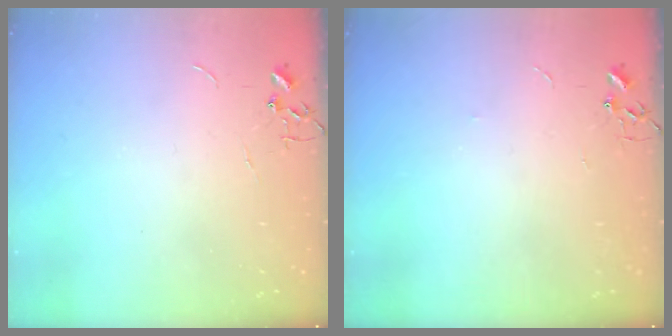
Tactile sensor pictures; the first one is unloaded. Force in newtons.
{"total": 2.8, "press": 2.8, "slide": 0.5}